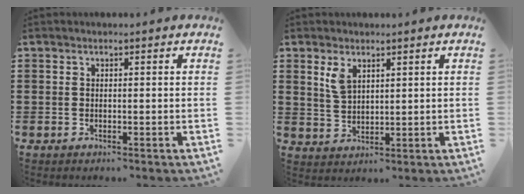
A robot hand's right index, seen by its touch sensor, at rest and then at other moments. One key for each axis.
{"total": 3.4, "fx": 2.0, "fy": 1.7, "fz": 2.1, "tx": -0.048, "ty": 0.005, "tz": 0.036}